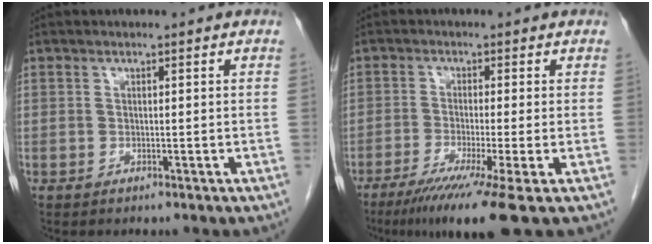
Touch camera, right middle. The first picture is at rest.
{"total": 9.4, "force": [-6.1, -1.4, 7.1], "torque": [-0.113, -0.030, -0.098]}